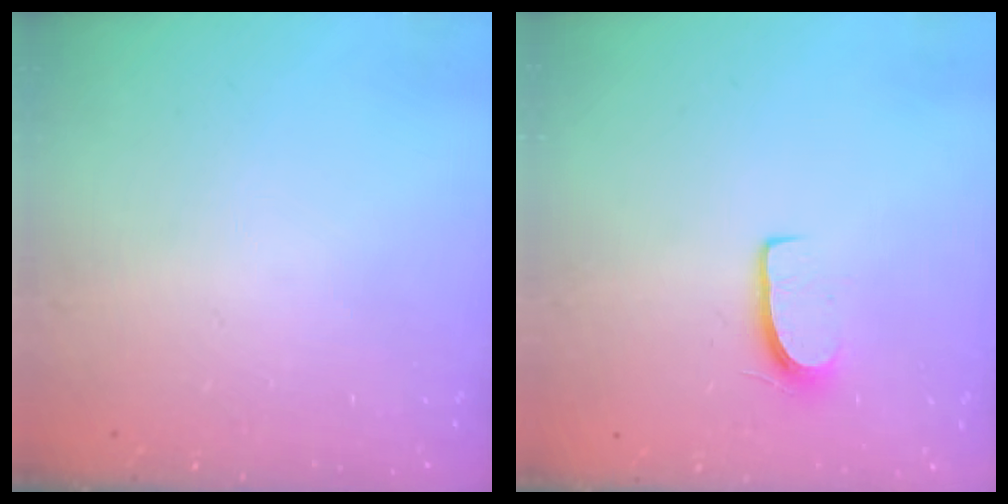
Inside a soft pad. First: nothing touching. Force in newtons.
{"total": 6.7, "press": 6.7, "slide": 0.5}